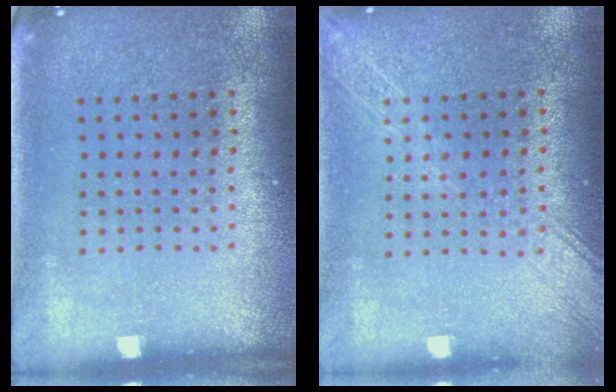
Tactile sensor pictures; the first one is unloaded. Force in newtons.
{"total": 1.8, "press": 1.7, "slide": 0.2}